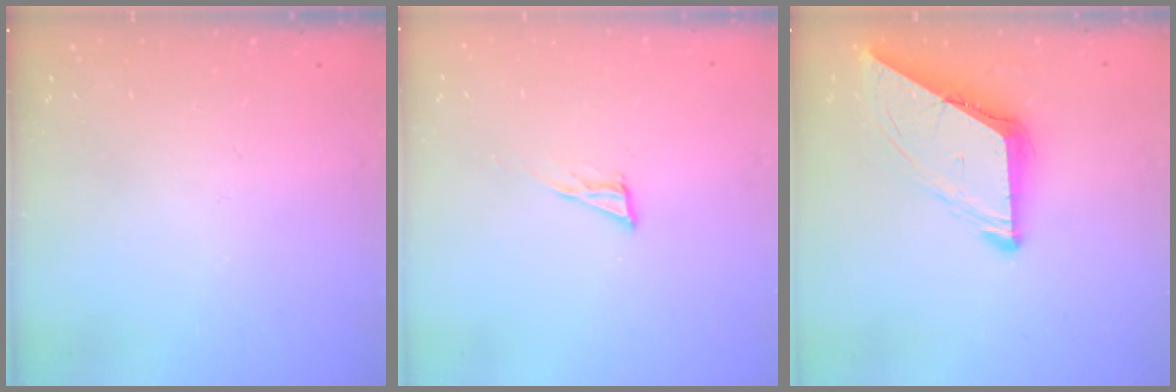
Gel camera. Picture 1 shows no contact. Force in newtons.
{"total": 5.7, "press": 5.5, "slide": 1.4}
{"total": 10.1, "press": 10.0, "slide": 1.1}